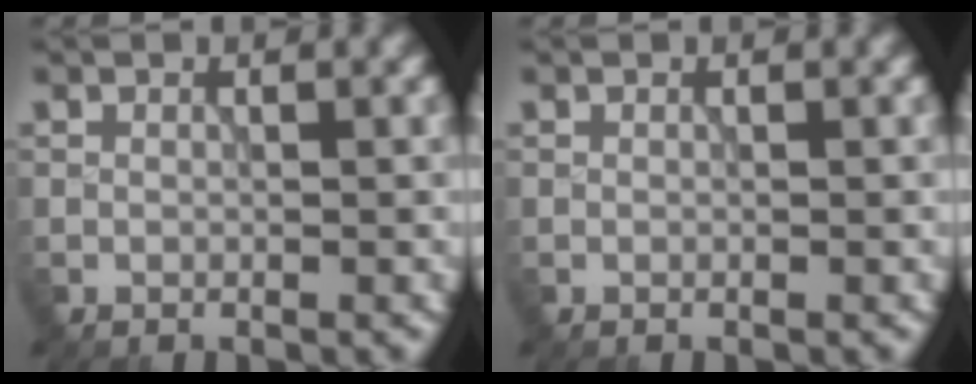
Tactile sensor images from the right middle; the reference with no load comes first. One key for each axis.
{"total": 0.0}